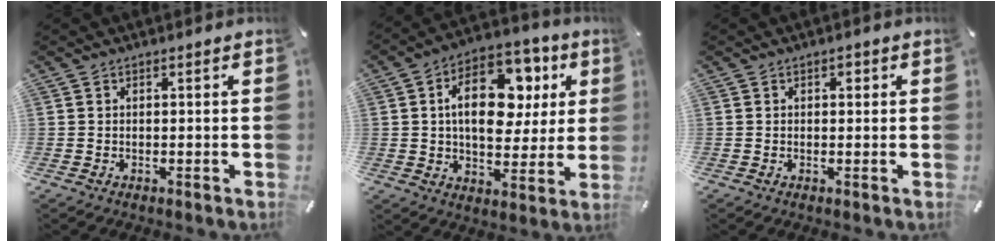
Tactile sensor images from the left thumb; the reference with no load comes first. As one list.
[{"total": 18.2, "force": [4.9, 11.6, 13.1], "torque": [-0.204, -0.006, 0.085]}, {"total": 1.3, "force": [0.3, 0.9, 0.9], "torque": [-0.010, 0.003, 0.003]}]